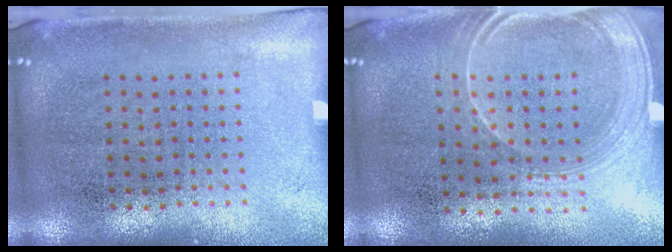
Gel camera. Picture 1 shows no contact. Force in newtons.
{"total": 1.7, "press": 1.5, "slide": 0.9}